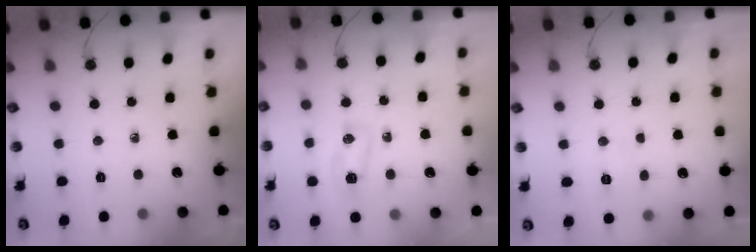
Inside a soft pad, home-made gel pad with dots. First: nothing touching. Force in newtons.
{"total": 5.4, "press": 5.3, "slide": 0.5}
{"total": 3.1, "press": 3.0, "slide": 0.6}